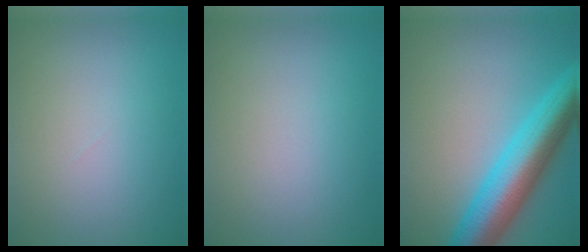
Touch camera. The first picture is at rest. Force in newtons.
{"total": 0.0}
{"total": 9.1, "press": 9.1, "slide": 0.5}